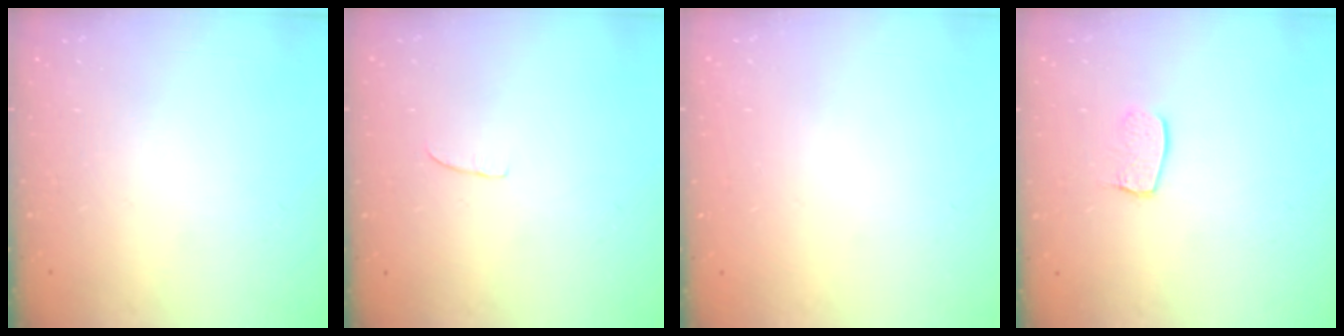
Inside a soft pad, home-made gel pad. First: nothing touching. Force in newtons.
{"total": 3.7, "press": 3.7, "slide": 0.3}
{"total": 0.0}
{"total": 6.4, "press": 6.4, "slide": 0.1}